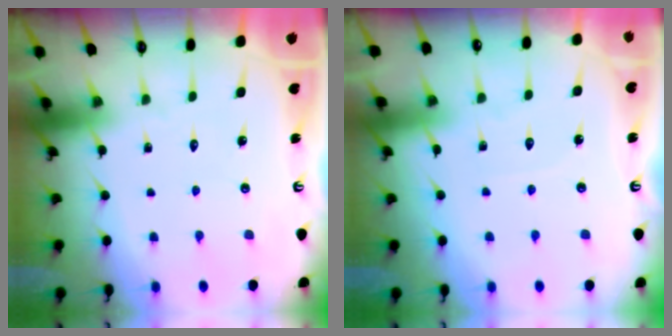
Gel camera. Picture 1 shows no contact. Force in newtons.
{"total": 2.4, "press": 2.4, "slide": 0.4}